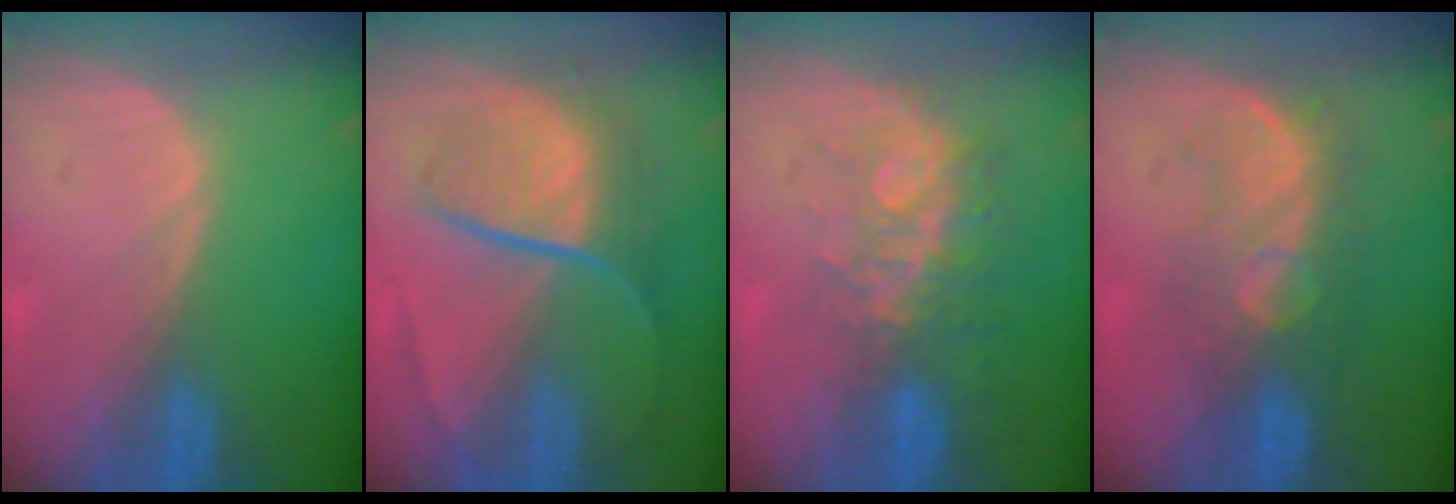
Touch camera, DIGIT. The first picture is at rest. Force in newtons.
{"total": 9.1, "press": 7.6, "slide": 4.9}
{"total": 8.4, "press": 7.1, "slide": 4.5}
{"total": 8.0, "press": 7.8, "slide": 1.6}